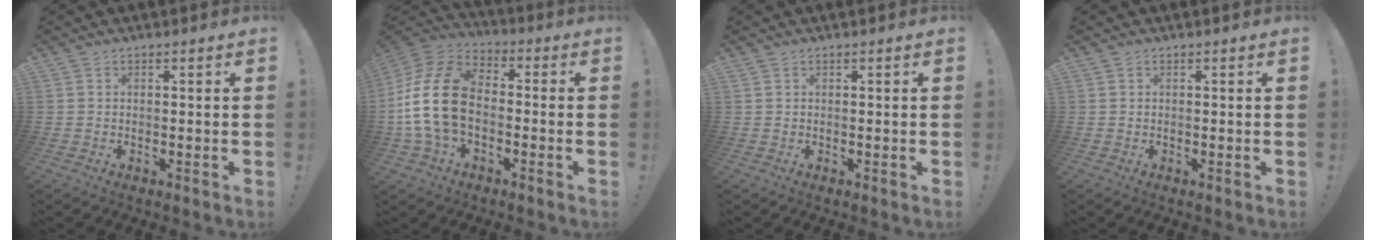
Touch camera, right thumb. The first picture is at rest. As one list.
[{"total": 18.9, "force": [-2.0, 12.9, 13.7], "torque": [-0.261, 0.031, -0.023]}, {"total": 0.0}, {"total": 0.0}]